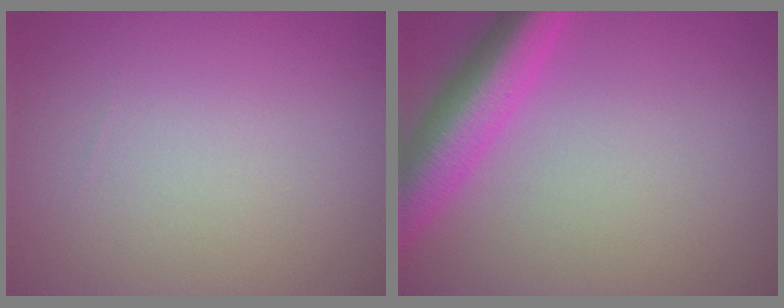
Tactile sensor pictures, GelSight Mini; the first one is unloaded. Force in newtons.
{"total": 6.3, "press": 6.3, "slide": 0.3}